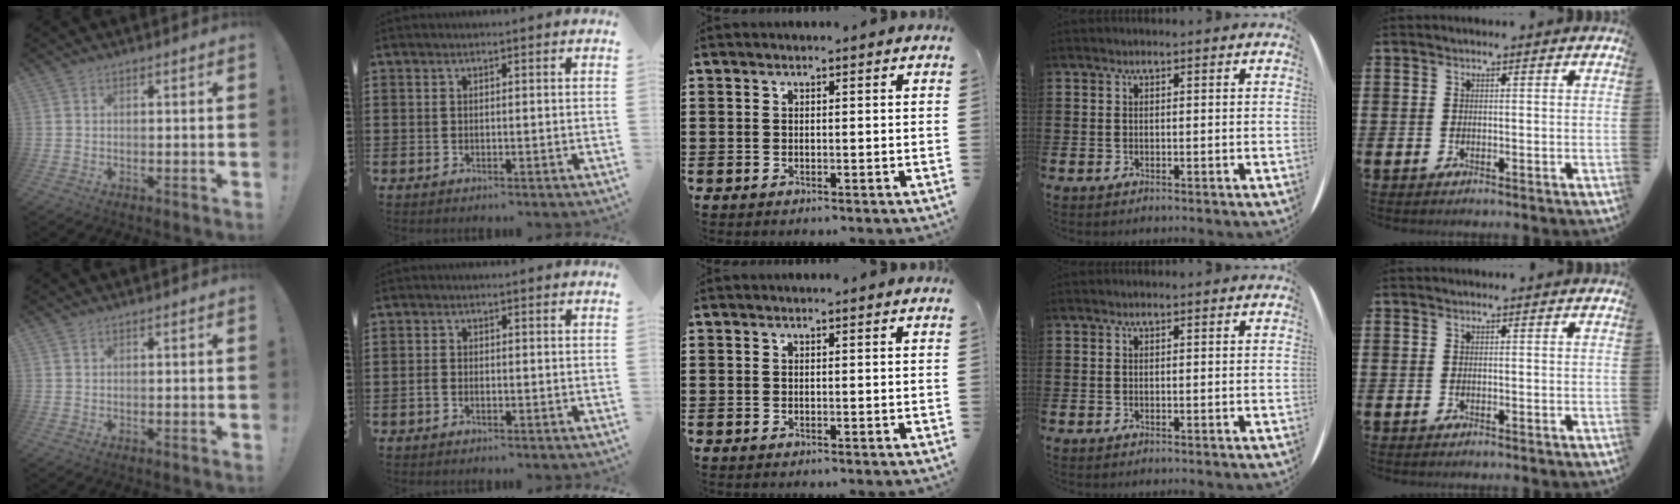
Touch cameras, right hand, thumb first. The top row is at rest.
{"index": {"total": 1.3, "force": [-0.5, 0.6, 1.0], "torque": [-0.027, -0.003, -0.013]}}